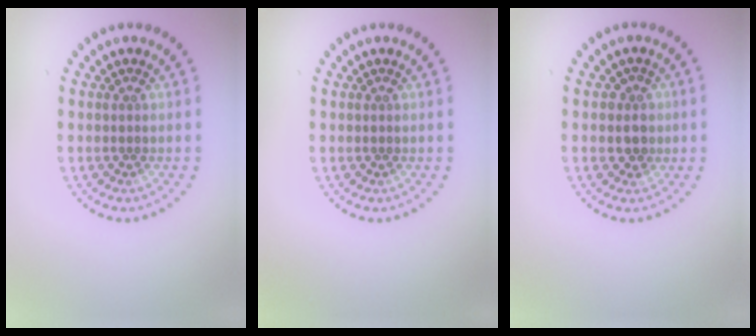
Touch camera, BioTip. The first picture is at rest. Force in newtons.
{"total": 0.0}
{"total": 2.1, "press": 1.8, "slide": 1.1}